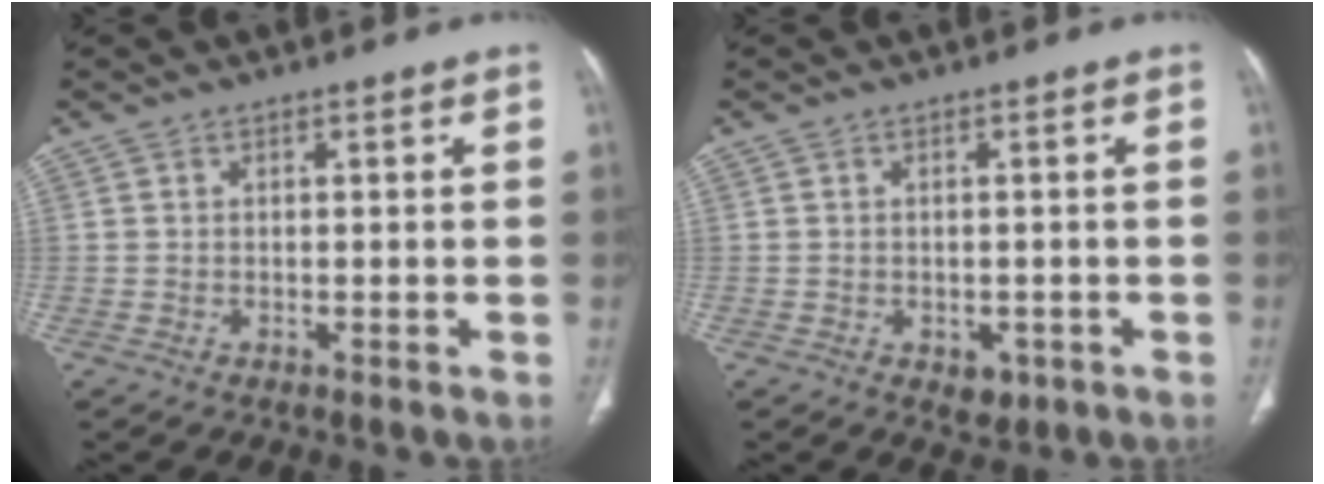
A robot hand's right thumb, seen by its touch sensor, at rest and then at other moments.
{"total": 2.8, "force": [-1.1, 2.0, 1.6], "torque": [-0.010, 0.000, -0.006]}